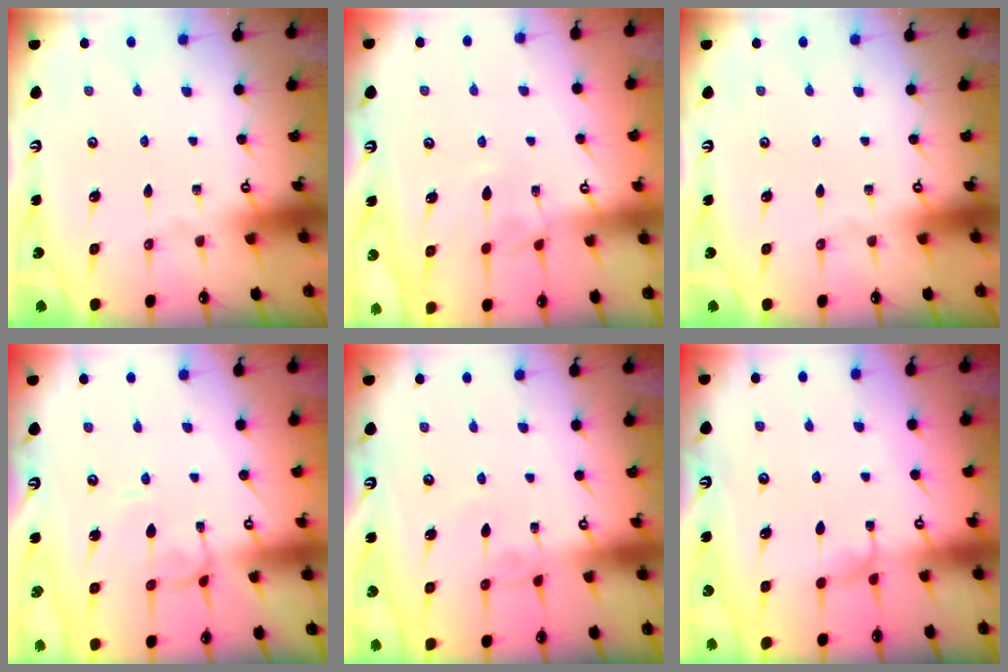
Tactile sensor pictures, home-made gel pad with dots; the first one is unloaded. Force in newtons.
{"total": 2.0, "press": 2.0, "slide": 0.5}
{"total": 0.0}
{"total": 1.4, "press": 1.3, "slide": 0.4}
{"total": 2.0, "press": 2.0, "slide": 0.2}
{"total": 0.9, "press": 0.3, "slide": 0.8}